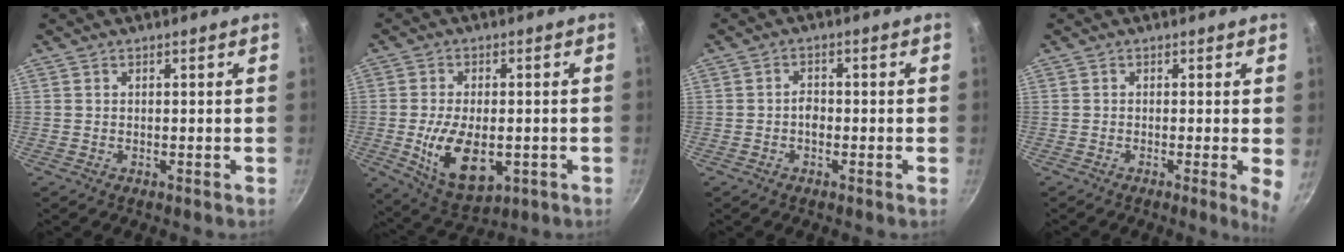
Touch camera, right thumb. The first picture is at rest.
{"total": 12.5, "force": [-2.5, 6.8, 10.2], "torque": [-0.172, -0.005, -0.029]}
{"total": 2.0, "force": [-0.8, 1.2, 1.4], "torque": [-0.018, 0.012, -0.016]}
{"total": 3.7, "force": [-0.3, 0.3, 3.7], "torque": [-0.045, -0.008, -0.009]}